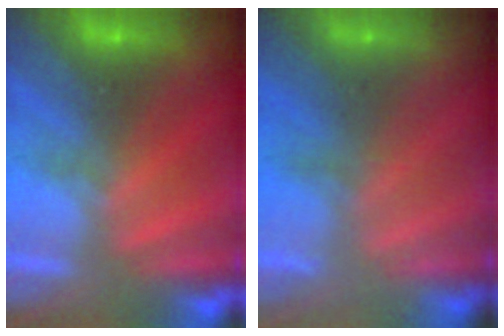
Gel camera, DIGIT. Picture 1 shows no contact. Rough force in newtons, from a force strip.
{"total": 2.3}